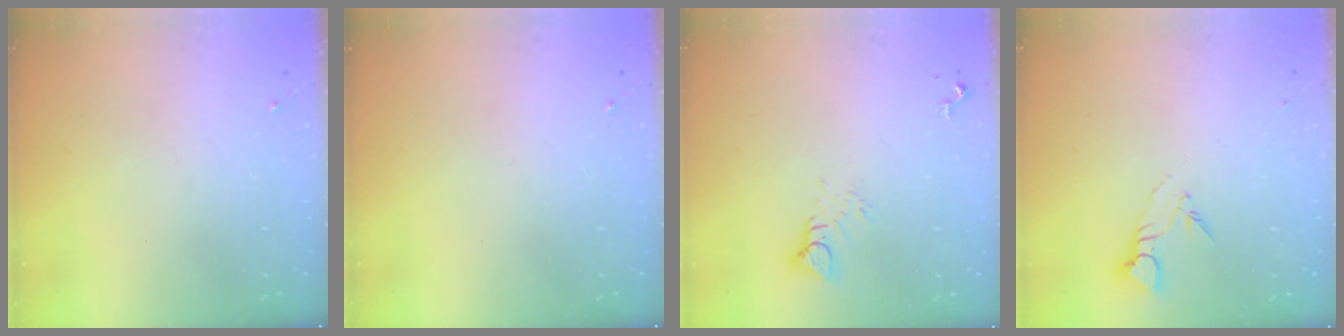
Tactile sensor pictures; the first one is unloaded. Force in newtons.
{"total": 0.0}
{"total": 5.6, "press": 5.6, "slide": 0.0}
{"total": 3.8, "press": 3.8, "slide": 0.2}